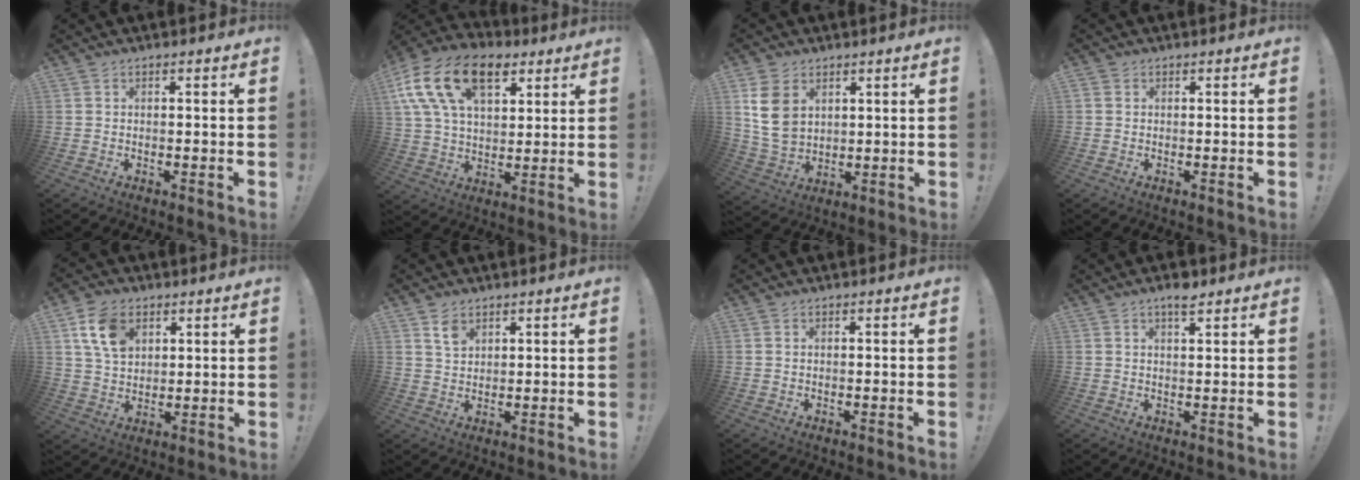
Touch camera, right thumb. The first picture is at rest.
{"total": 20.7, "force": [9.7, 12.6, 13.3], "torque": [-0.234, -0.029, 0.174]}
{"total": 11.0, "force": [4.2, 8.2, 6.0], "torque": [-0.110, -0.010, 0.086]}
{"total": 0.6, "force": [0.2, 0.6, 0.1], "torque": [-0.002, 0.002, 0.005]}
{"total": 11.5, "force": [5.2, 8.1, 6.4], "torque": [-0.107, -0.004, 0.103]}
{"total": 4.7, "force": [3.1, 3.0, 1.9], "torque": [-0.031, -0.012, 0.057]}
{"total": 0.0}
{"total": 3.9, "force": [2.8, 0.8, 2.5], "torque": [-0.032, -0.017, 0.044]}